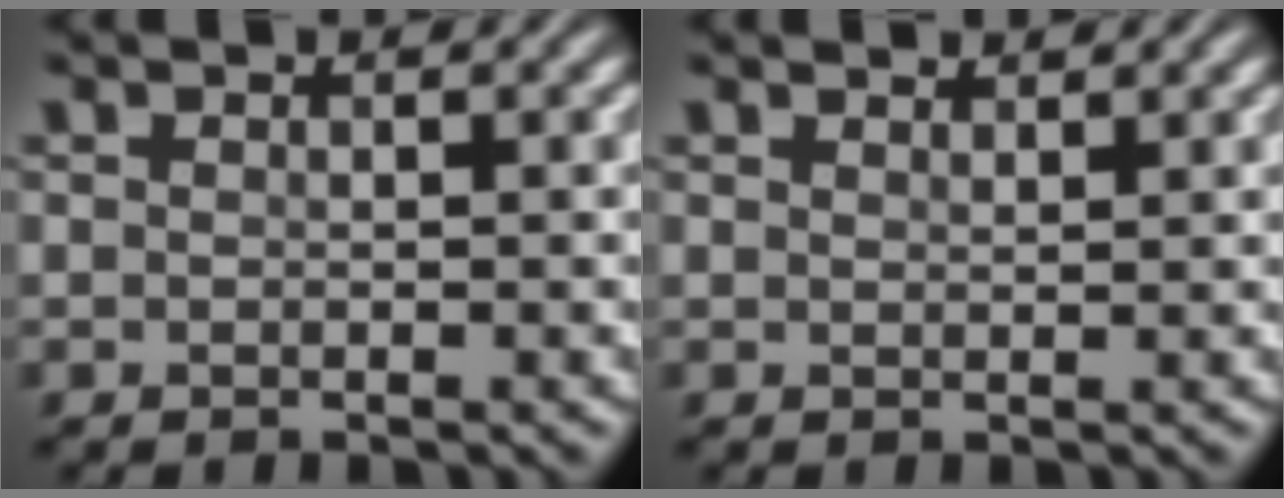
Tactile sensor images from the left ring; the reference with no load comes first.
{"total": 1.7, "force": [1.6, 0.2, 0.3], "torque": [-0.011, 0.001, 0.023]}